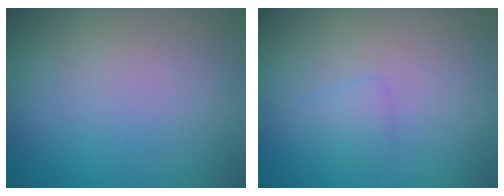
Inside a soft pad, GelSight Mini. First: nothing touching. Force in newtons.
{"total": 1.1, "press": 1.1, "slide": 0.1}